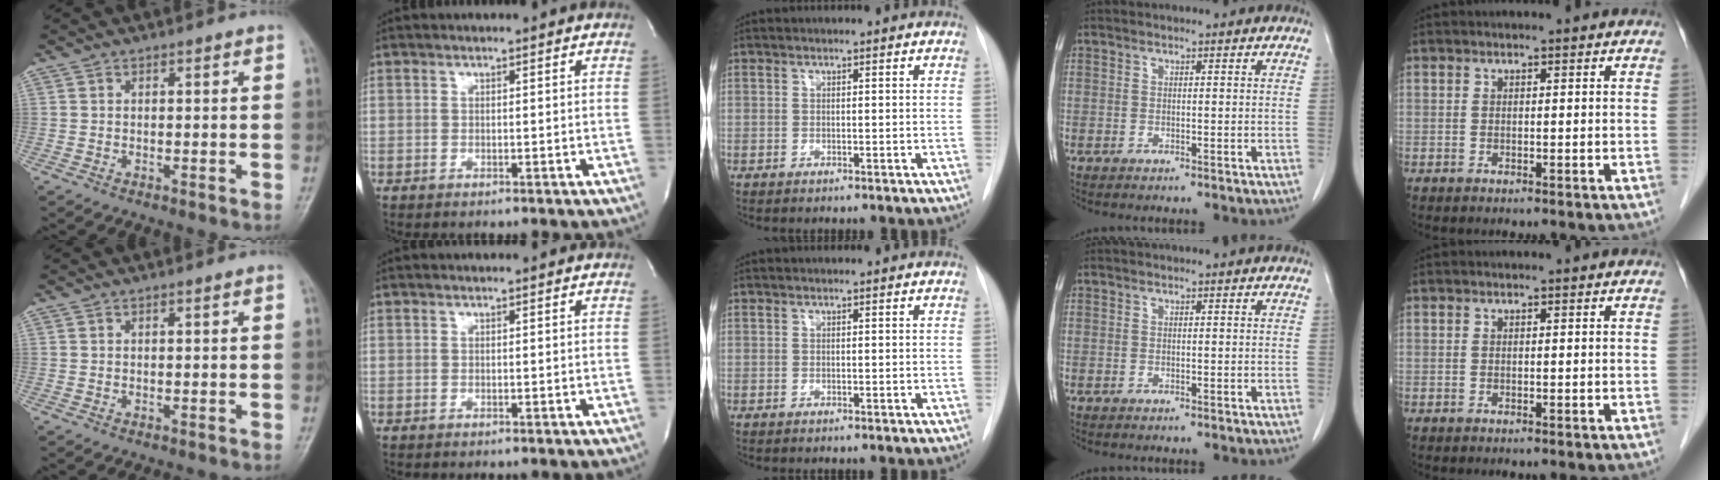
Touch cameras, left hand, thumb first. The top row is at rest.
{}